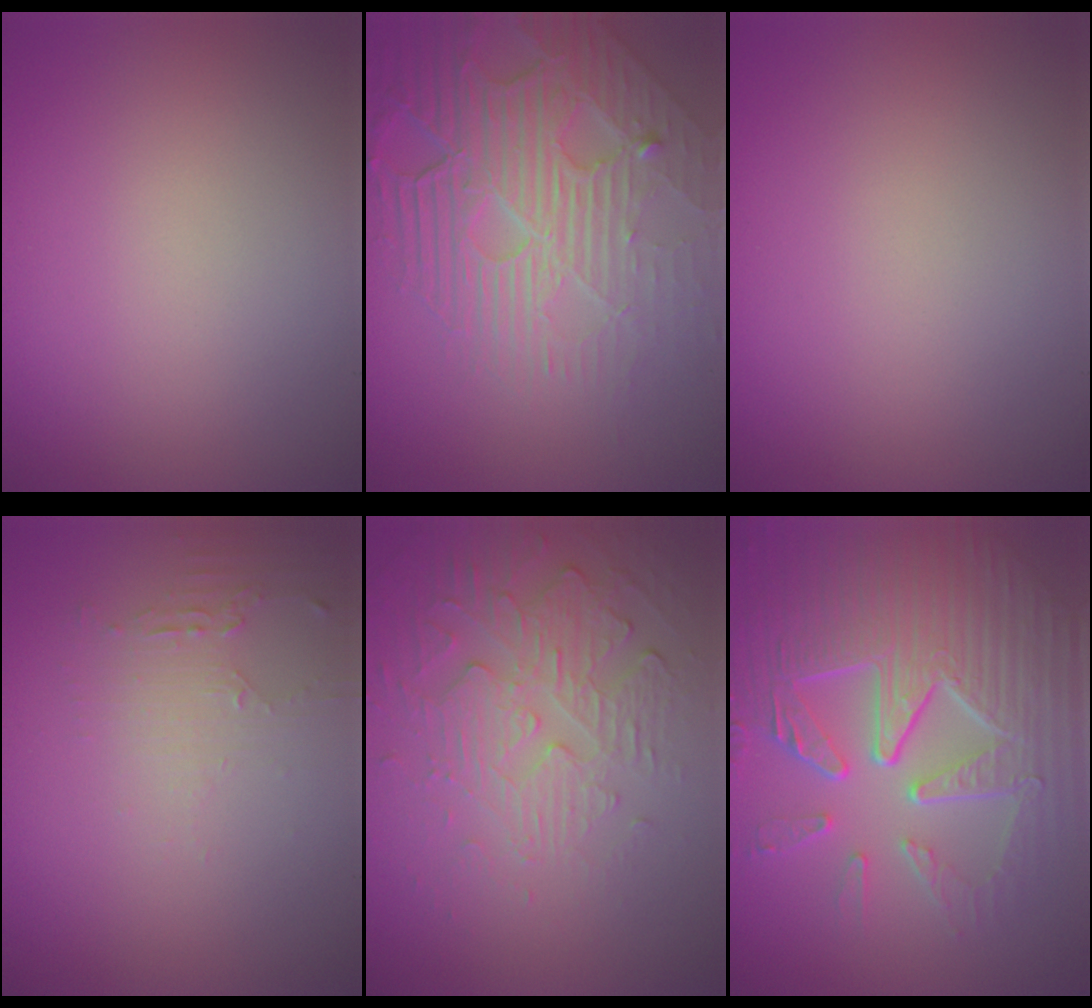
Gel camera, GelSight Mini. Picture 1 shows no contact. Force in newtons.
{"total": 8.6, "press": 5.8, "slide": 6.4}
{"total": 0.0}
{"total": 1.7, "press": 1.7, "slide": 0.3}
{"total": 5.8, "press": 3.7, "slide": 4.4}
{"total": 9.6, "press": 6.5, "slide": 7.0}